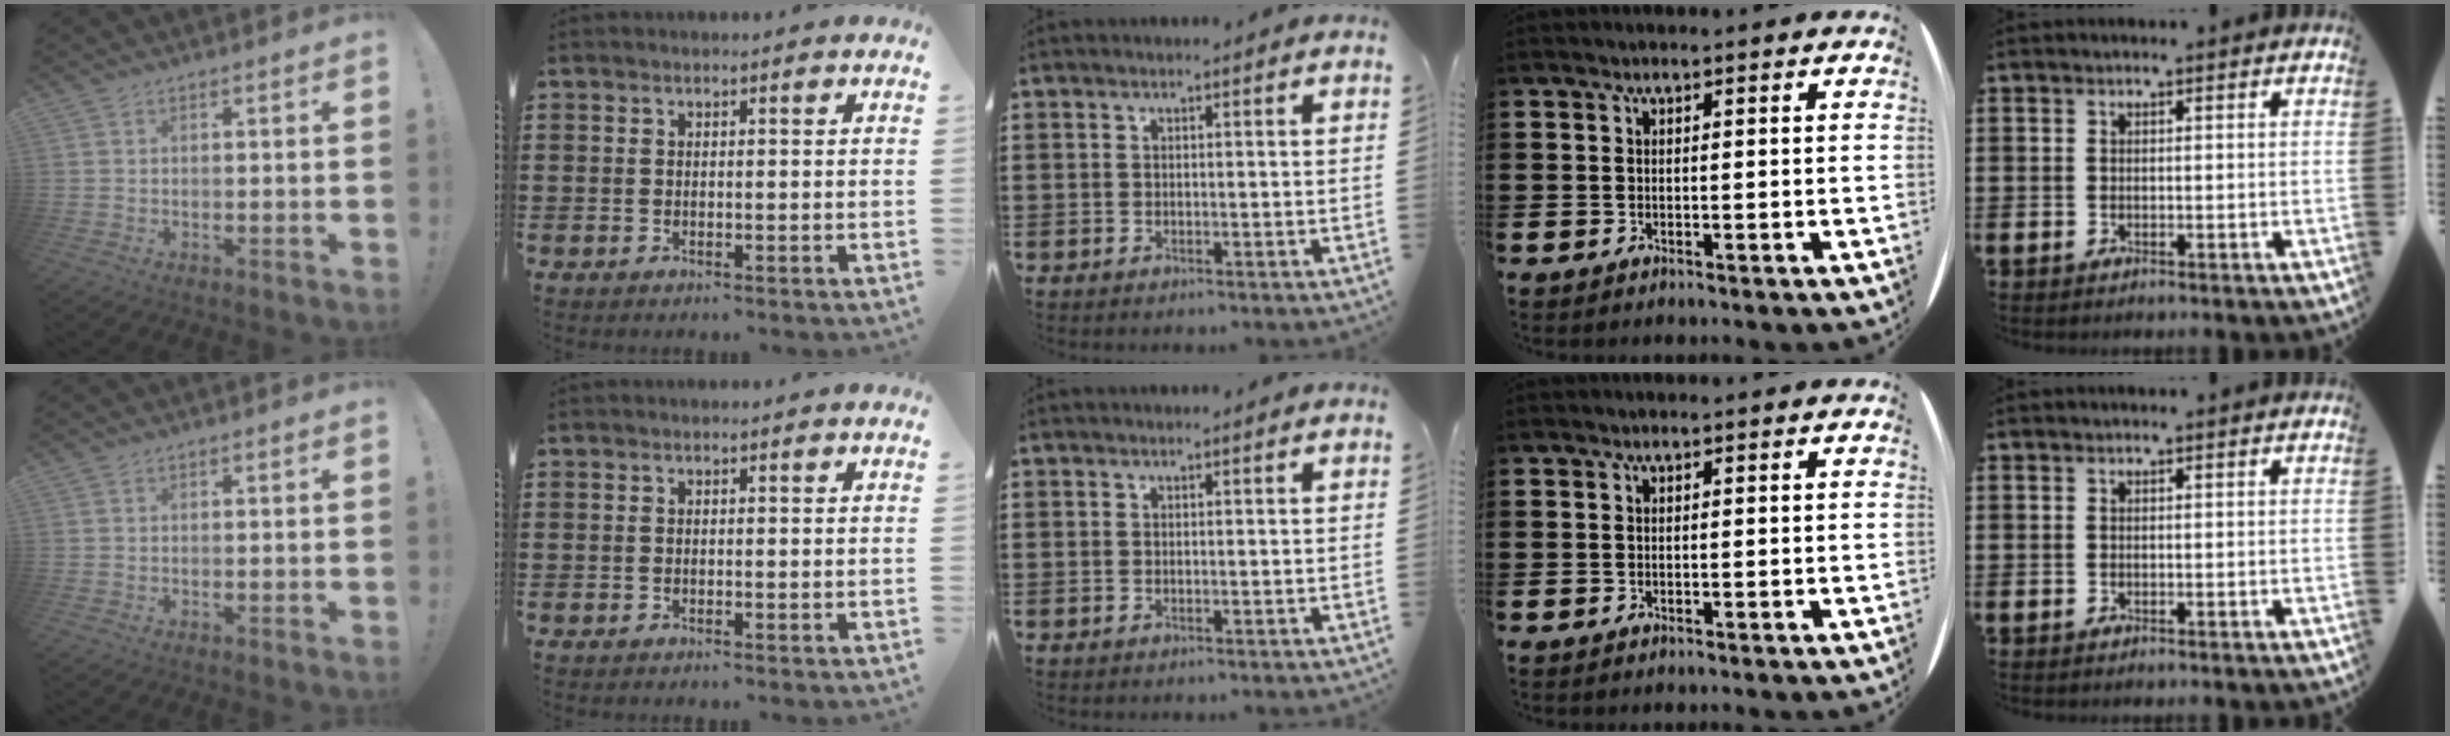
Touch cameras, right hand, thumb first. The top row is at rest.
{}